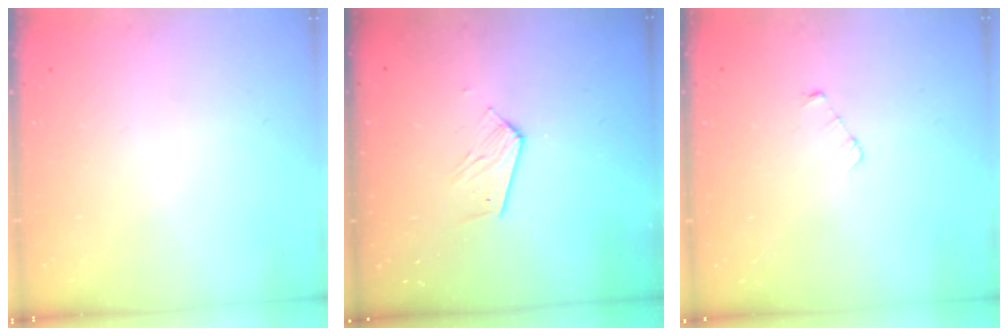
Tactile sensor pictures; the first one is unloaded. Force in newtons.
{"total": 6.2, "press": 6.2, "slide": 0.2}
{"total": 3.0, "press": 3.0, "slide": 0.3}